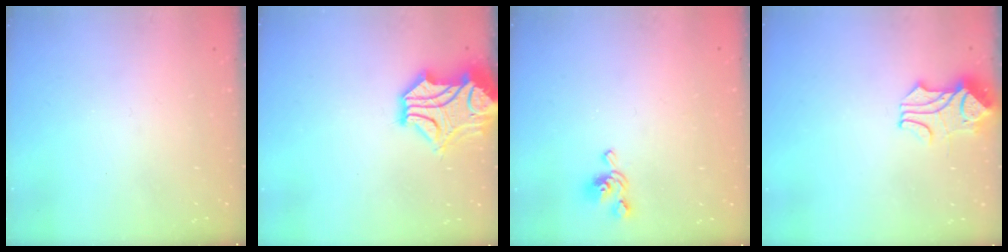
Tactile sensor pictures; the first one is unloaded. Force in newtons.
{"total": 5.2, "press": 5.0, "slide": 1.5}
{"total": 2.8, "press": 2.6, "slide": 0.8}
{"total": 1.5, "press": 1.2, "slide": 1.0}